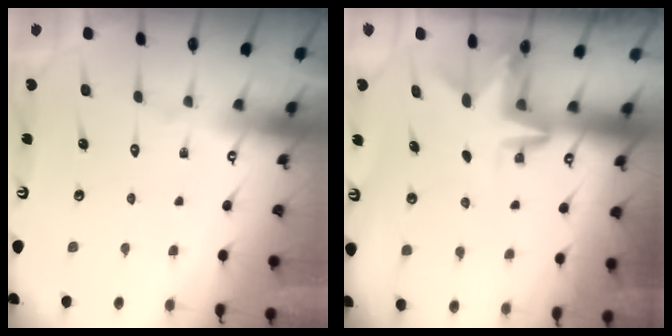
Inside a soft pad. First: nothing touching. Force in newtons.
{"total": 2.7, "press": 2.7, "slide": 0.2}